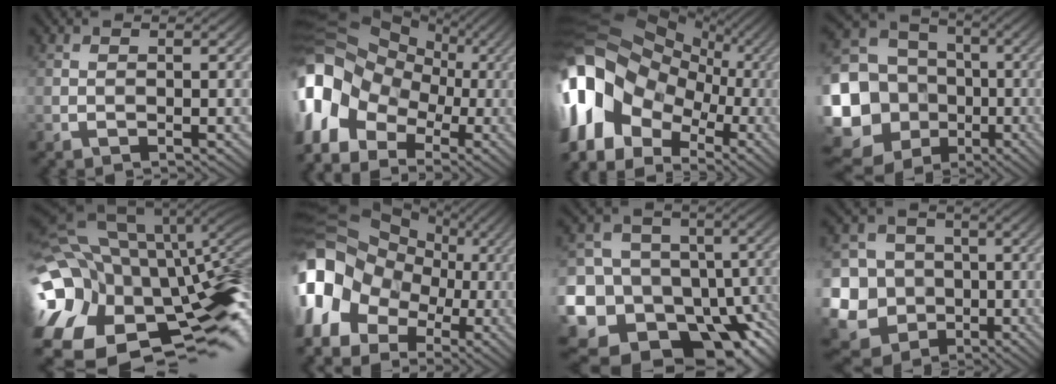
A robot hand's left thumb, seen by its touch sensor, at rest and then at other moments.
{"total": 16.7, "force": [-2.2, 13.3, 9.9], "torque": [-0.266, -0.007, -0.039]}
{"total": 20.0, "force": [-2.2, 15.4, 12.5], "torque": [-0.290, -0.003, -0.026]}
{"total": 22.7, "force": [-6.6, 20.0, 8.4], "torque": [-0.247, -0.017, -0.134]}
{"total": 20.2, "force": [-3.5, 13.4, 14.6], "torque": [-0.286, 0.010, -0.041]}
{"total": 18.2, "force": [-2.6, 15.1, 9.8], "torque": [-0.251, -0.006, -0.061]}
{"total": 21.3, "force": [-11.4, 16.0, 8.3], "torque": [-0.197, -0.059, -0.174]}
{"total": 14.1, "force": [-3.9, 12.9, 4.3], "torque": [-0.160, -0.033, -0.082]}